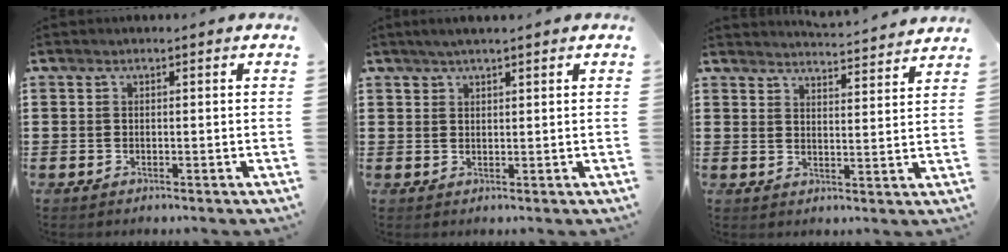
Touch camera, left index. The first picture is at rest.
{"total": 1.8, "force": [1.5, 0.3, 0.9], "torque": [-0.019, 0.003, 0.027]}
{"total": 4.0, "force": [3.9, -0.5, 0.2], "torque": [-0.011, -0.030, 0.067]}